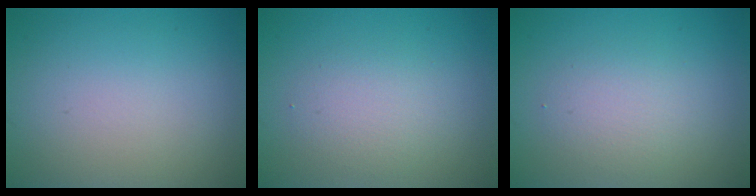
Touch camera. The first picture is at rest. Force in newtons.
{"total": 2.4, "press": 2.4, "slide": 0.2}
{"total": 2.4, "press": 2.4, "slide": 0.2}